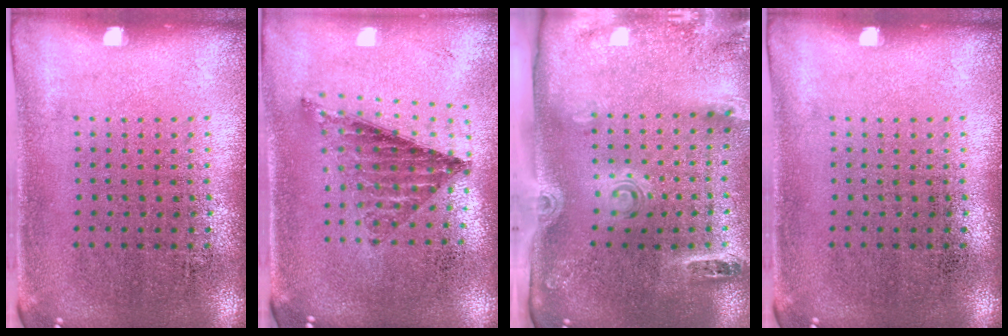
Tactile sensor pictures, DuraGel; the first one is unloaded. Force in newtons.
{"total": 0.9, "press": 0.8, "slide": 0.3}
{"total": 2.9, "press": 2.0, "slide": 2.1}
{"total": 0.0}